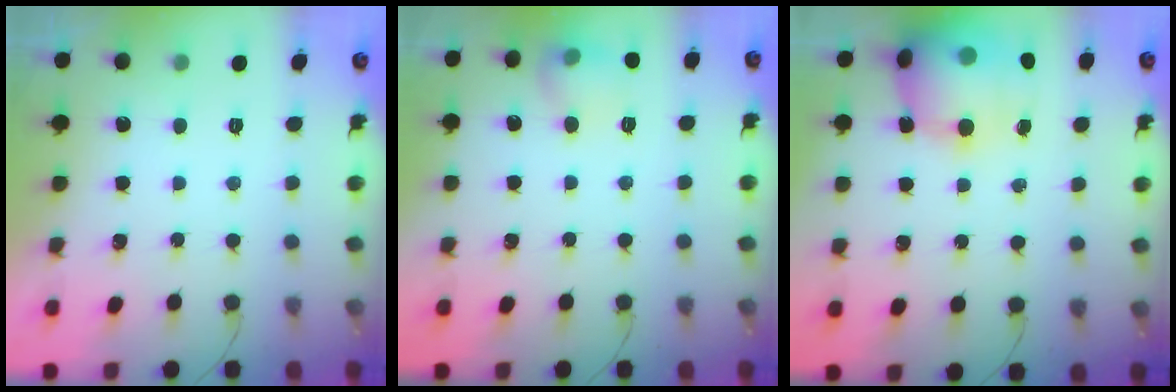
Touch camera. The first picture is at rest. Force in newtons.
{"total": 8.2, "press": 8.2, "slide": 0.8}
{"total": 17.7, "press": 17.3, "slide": 3.8}